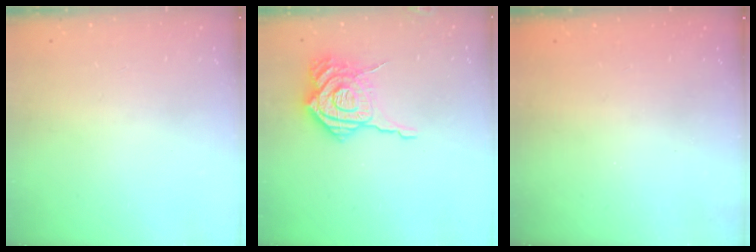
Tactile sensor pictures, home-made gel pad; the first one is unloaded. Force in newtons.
{"total": 19.3, "press": 19.2, "slide": 2.0}
{"total": 2.3, "press": 2.2, "slide": 0.8}